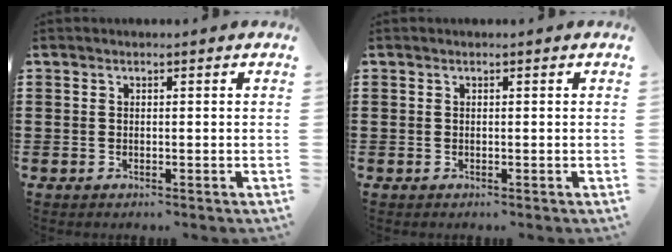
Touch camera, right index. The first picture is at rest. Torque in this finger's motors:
{"motor_torque": [0.80, 1.34, 0.00, 0.01]}